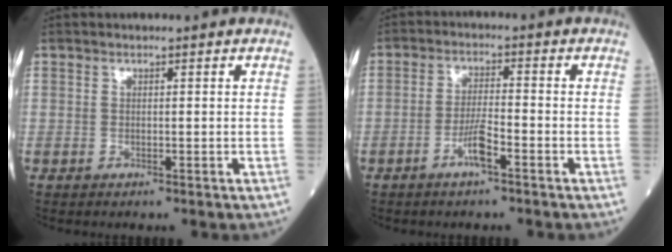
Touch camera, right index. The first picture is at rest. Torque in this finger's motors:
{"motor_torque": [0.78, -0.36, 0.27, 0.07]}